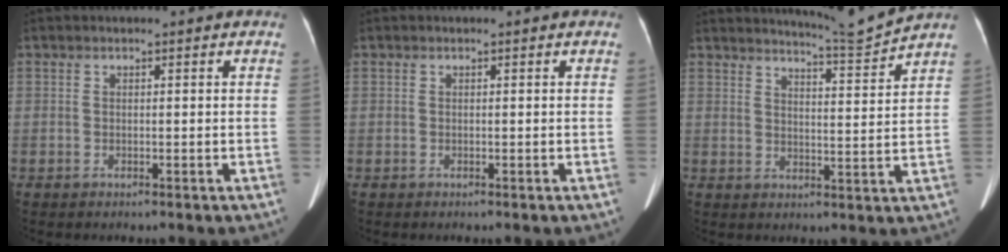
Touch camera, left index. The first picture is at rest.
{"total": 0.0}
{"total": 6.5, "force": [6.1, -2.2, 0.3], "torque": [-0.021, -0.040, 0.098]}